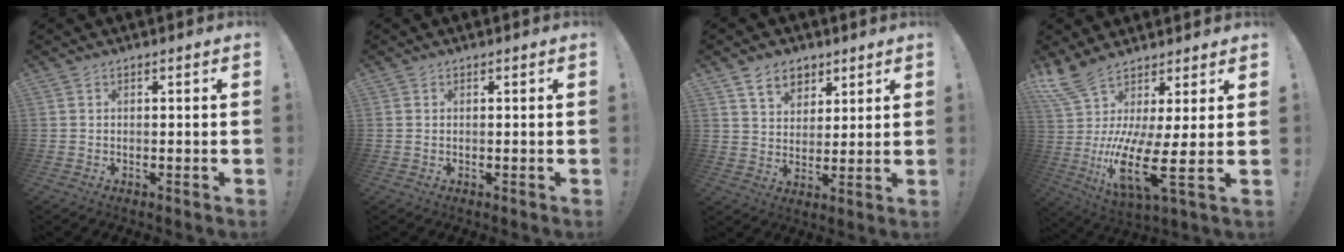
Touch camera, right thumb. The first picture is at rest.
{"total": 0.0}
{"total": 8.8, "force": [5.5, 6.2, 3.0], "torque": [-0.041, -0.029, 0.106]}
{"total": 14.8, "force": [1.9, 0.8, 14.6], "torque": [-0.309, -0.056, 0.028]}